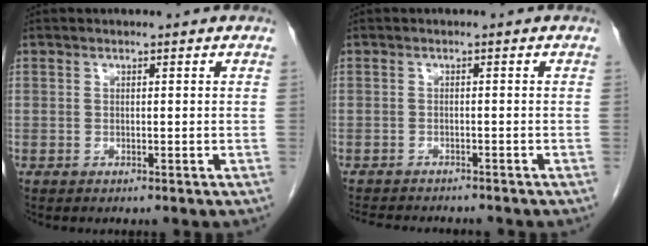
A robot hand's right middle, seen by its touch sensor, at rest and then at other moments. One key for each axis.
{"total": 7.7, "fx": -7.1, "fy": 1.5, "fz": 2.6, "tx": -0.040, "ty": -0.007, "tz": -0.098}